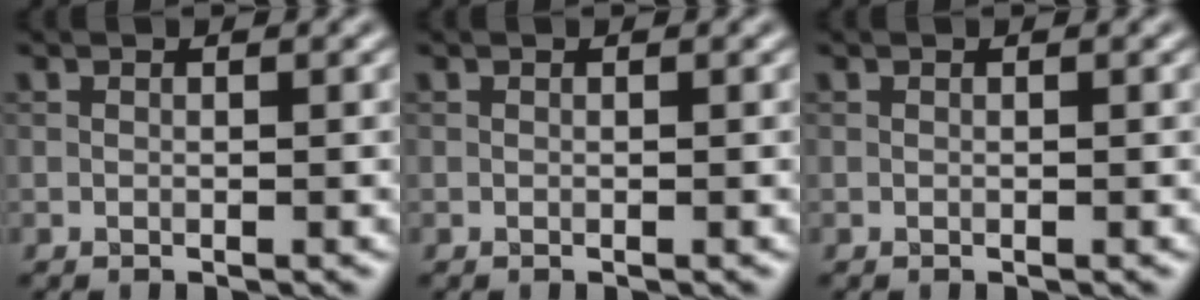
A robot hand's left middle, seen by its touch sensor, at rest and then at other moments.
{"total": 0.0}
{"total": 0.0}